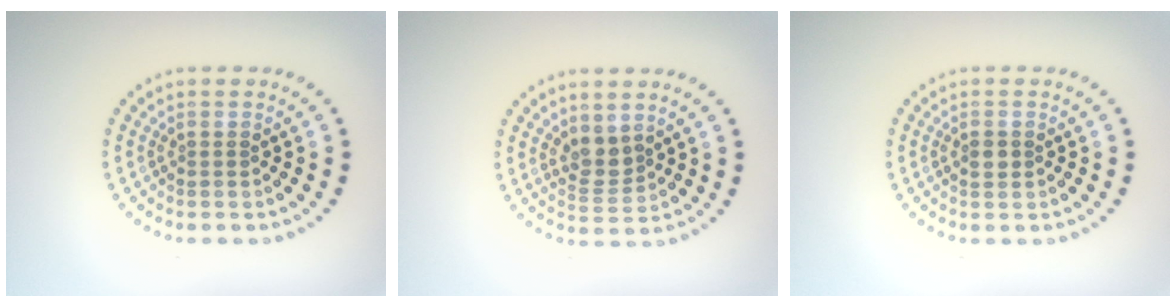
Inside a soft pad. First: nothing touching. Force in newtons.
{"total": 2.3, "press": 1.9, "slide": 1.3}
{"total": 1.3, "press": 1.3, "slide": 0.1}